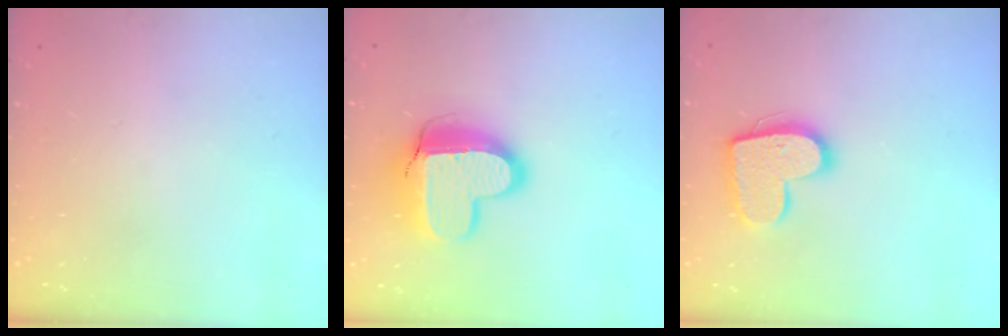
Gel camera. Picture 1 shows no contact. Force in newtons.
{"total": 14.6, "press": 14.5, "slide": 1.1}
{"total": 14.9, "press": 14.9, "slide": 1.0}